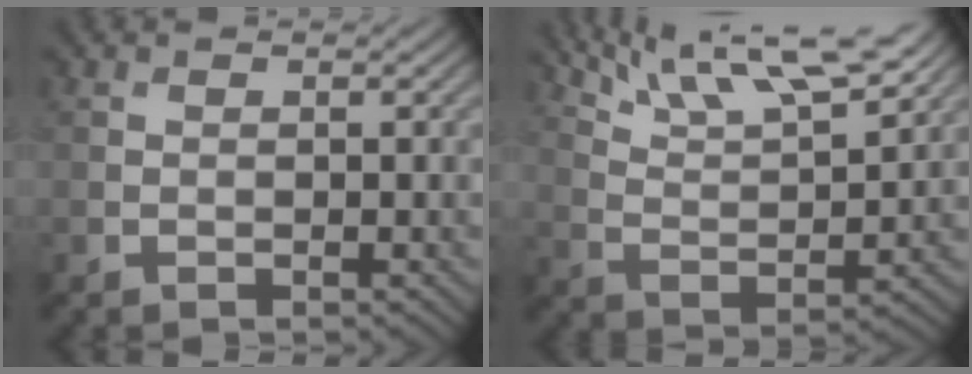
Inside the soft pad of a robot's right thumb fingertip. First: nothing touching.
{"total": 12.4, "force": [9.6, 2.7, 7.5], "torque": [-0.130, 0.004, 0.160]}